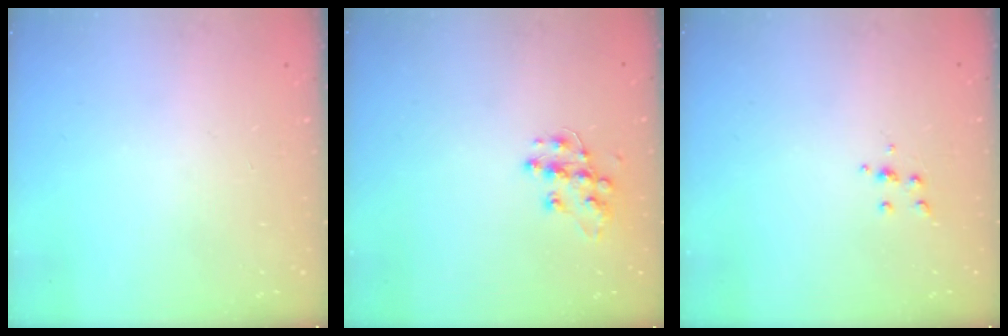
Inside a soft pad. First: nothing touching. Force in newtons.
{"total": 11.3, "press": 11.2, "slide": 0.7}
{"total": 4.0, "press": 3.9, "slide": 0.9}